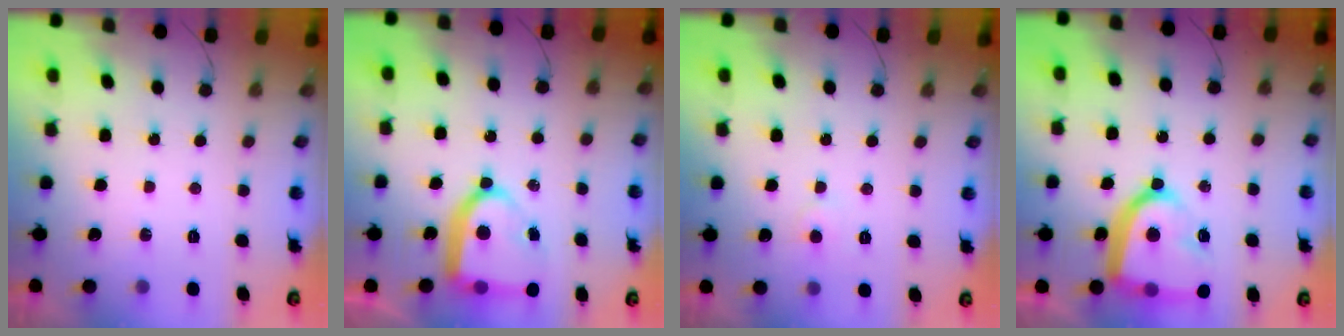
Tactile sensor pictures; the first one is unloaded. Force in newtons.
{"total": 15.7, "press": 15.6, "slide": 1.6}
{"total": 3.5, "press": 3.5, "slide": 0.5}
{"total": 19.6, "press": 19.5, "slide": 1.7}